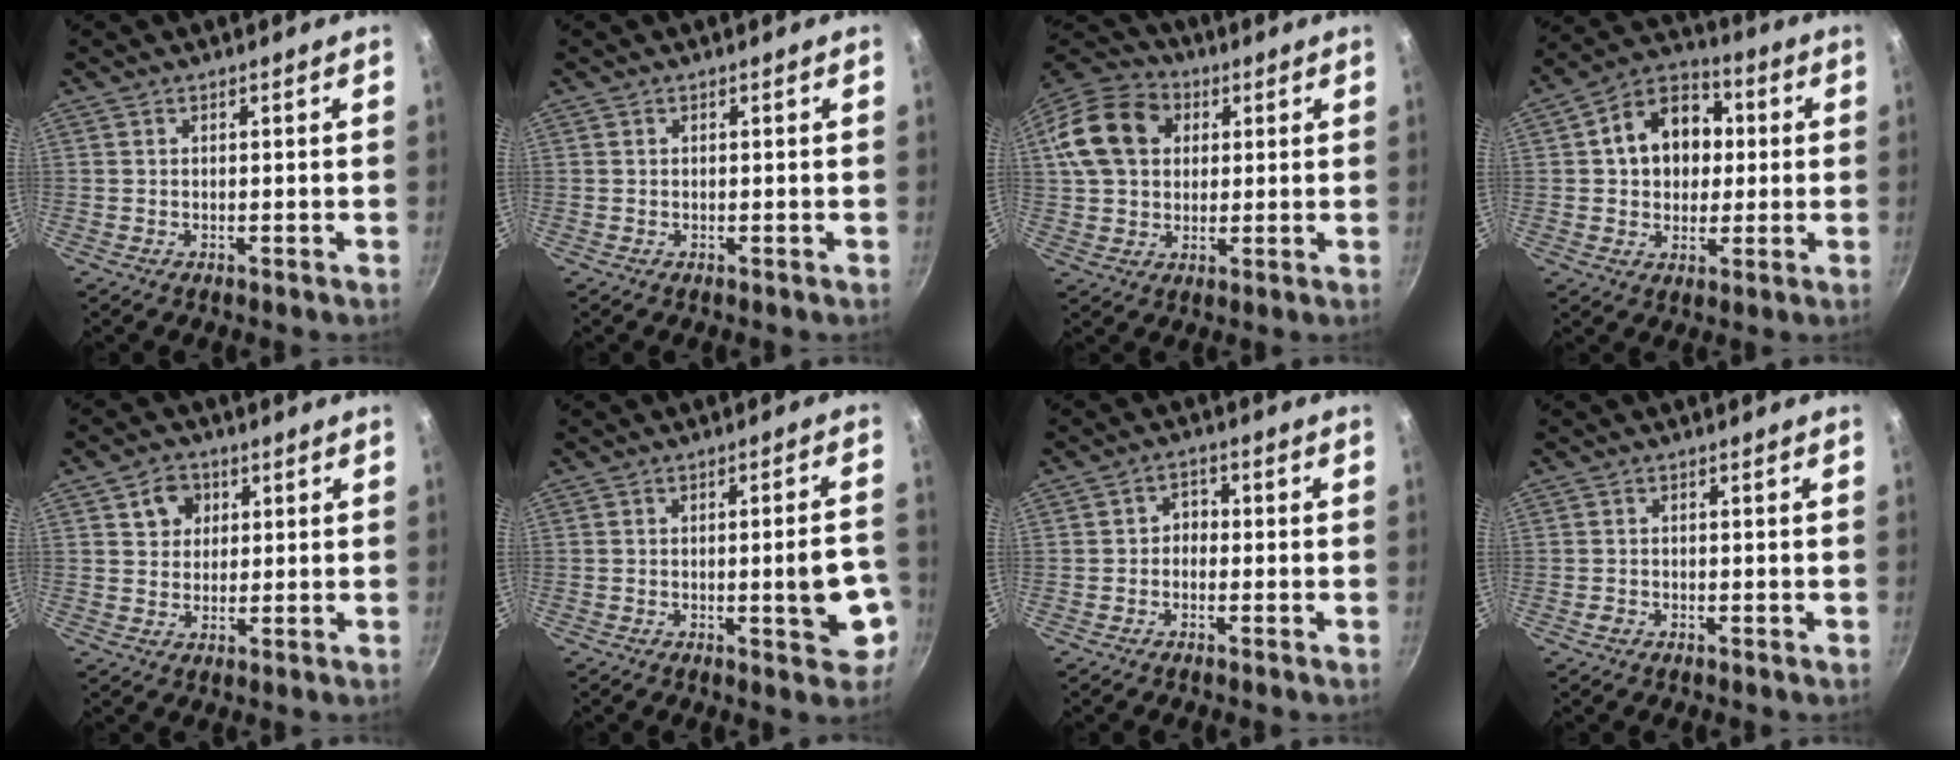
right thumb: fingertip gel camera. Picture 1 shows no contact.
{"total": 0.0}
{"total": 16.2, "force": [3.9, 12.5, 9.5], "torque": [-0.167, 0.024, 0.056]}
{"total": 14.2, "force": [2.1, 11.0, 8.7], "torque": [-0.101, 0.021, 0.020]}
{"total": 5.3, "force": [2.0, 4.5, 2.0], "torque": [-0.004, 0.002, 0.030]}
{"total": 8.7, "force": [-2.3, 2.7, 8.0], "torque": [-0.085, 0.014, -0.025]}
{"total": 2.8, "force": [-0.6, 2.3, 1.5], "torque": [-0.007, 0.013, -0.018]}
{"total": 0.9, "force": [-0.6, 0.5, 0.4], "torque": [-0.011, 0.002, -0.014]}